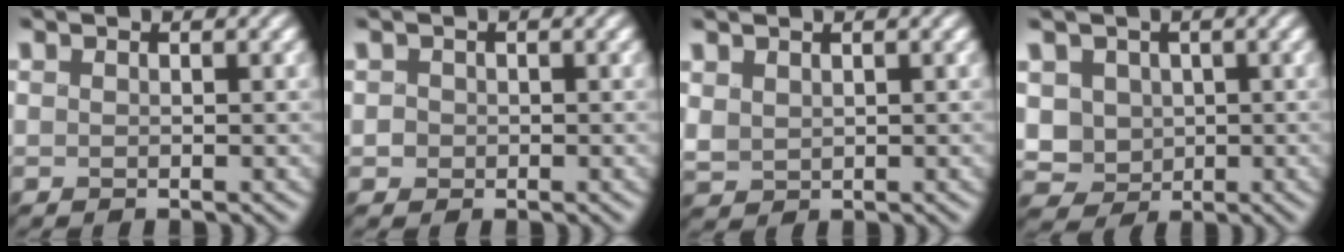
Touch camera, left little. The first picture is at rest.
{"total": 0.7, "force": [-0.4, 0.5, -0.4], "torque": [0.000, -0.002, 0.003]}
{"total": 0.9, "force": [0.6, 0.6, 0.3], "torque": [-0.018, 0.000, 0.027]}
{"total": 4.9, "force": [0.2, 4.4, 2.1], "torque": [-0.077, 0.005, 0.011]}